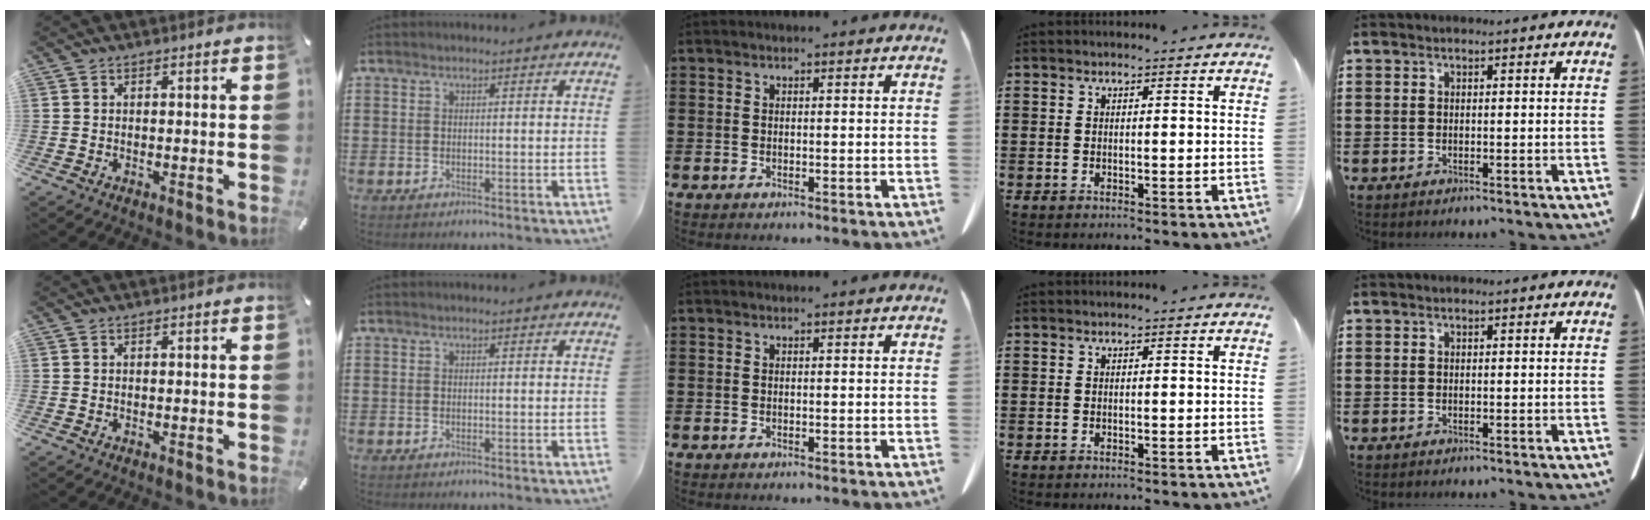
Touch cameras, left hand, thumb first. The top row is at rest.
{}